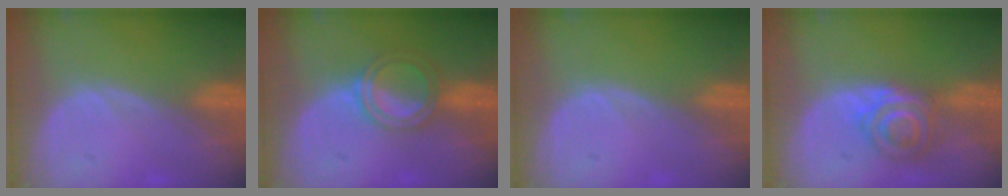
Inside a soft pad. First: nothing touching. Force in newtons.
{"total": 5.1, "press": 4.6, "slide": 2.1}
{"total": 0.0}
{"total": 6.3, "press": 5.6, "slide": 2.7}